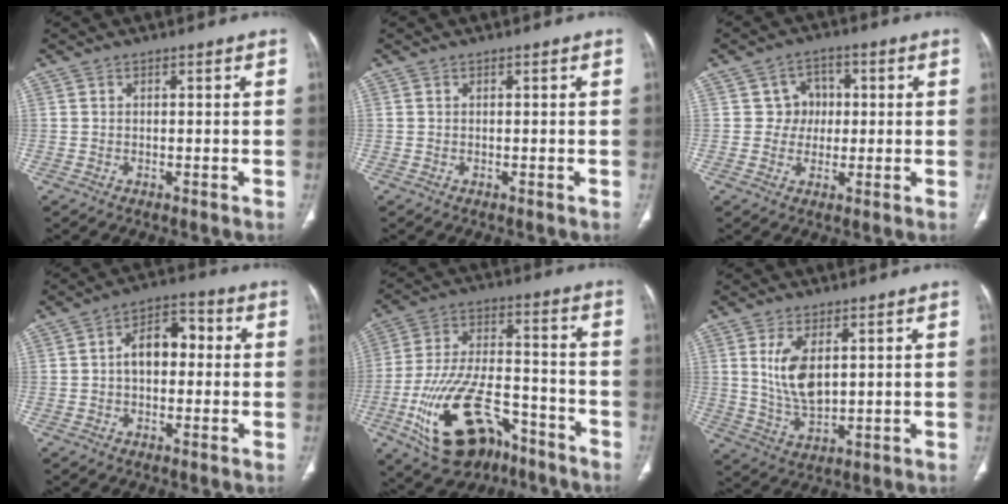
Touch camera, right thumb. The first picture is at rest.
{"total": 0.0}
{"total": 5.2, "force": [0.5, 4.9, 1.6], "torque": [0.014, 0.010, 0.002]}
{"total": 8.3, "force": [0.3, 5.3, 6.4], "torque": [-0.083, 0.031, -0.006]}
{"total": 20.3, "force": [-10.5, 10.6, 13.7], "torque": [-0.243, 0.065, -0.168]}
{"total": 8.5, "force": [2.3, 4.2, 7.0], "torque": [-0.134, -0.018, 0.056]}